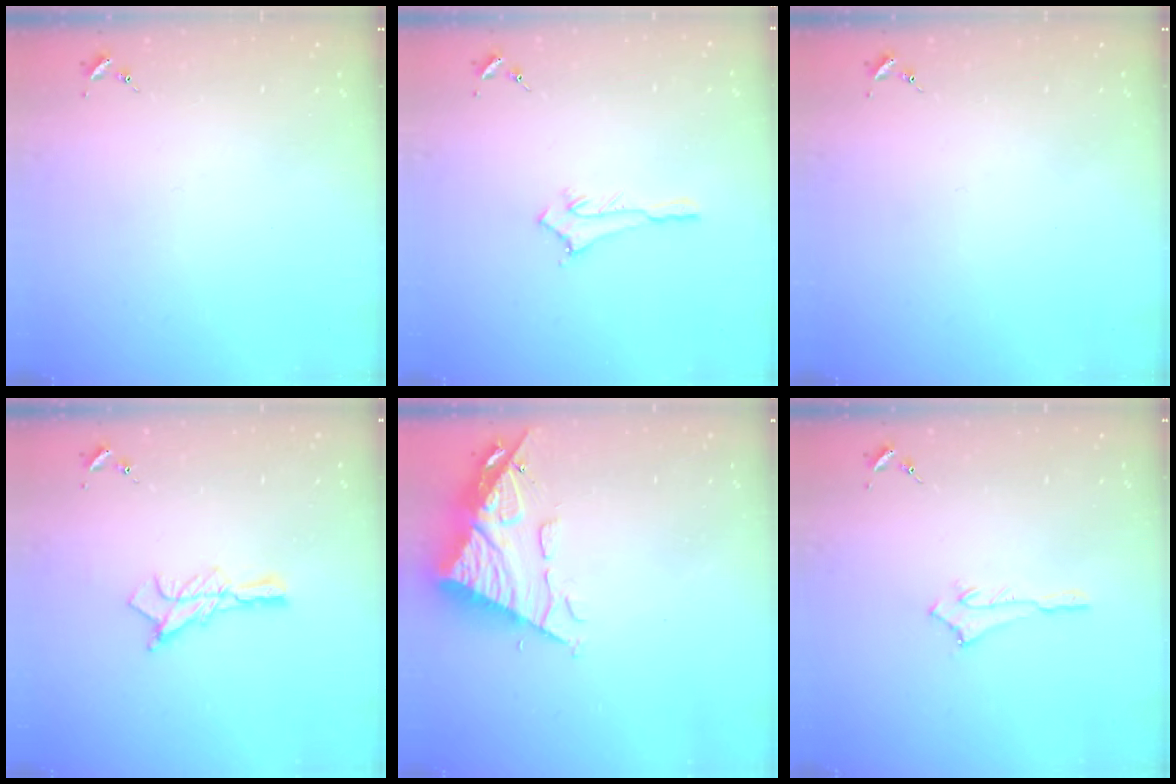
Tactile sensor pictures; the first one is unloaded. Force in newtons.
{"total": 2.8, "press": 2.8, "slide": 0.3}
{"total": 0.0}
{"total": 10.6, "press": 10.6, "slide": 0.8}
{"total": 13.0, "press": 12.9, "slide": 1.4}
{"total": 2.5, "press": 2.5, "slide": 0.2}